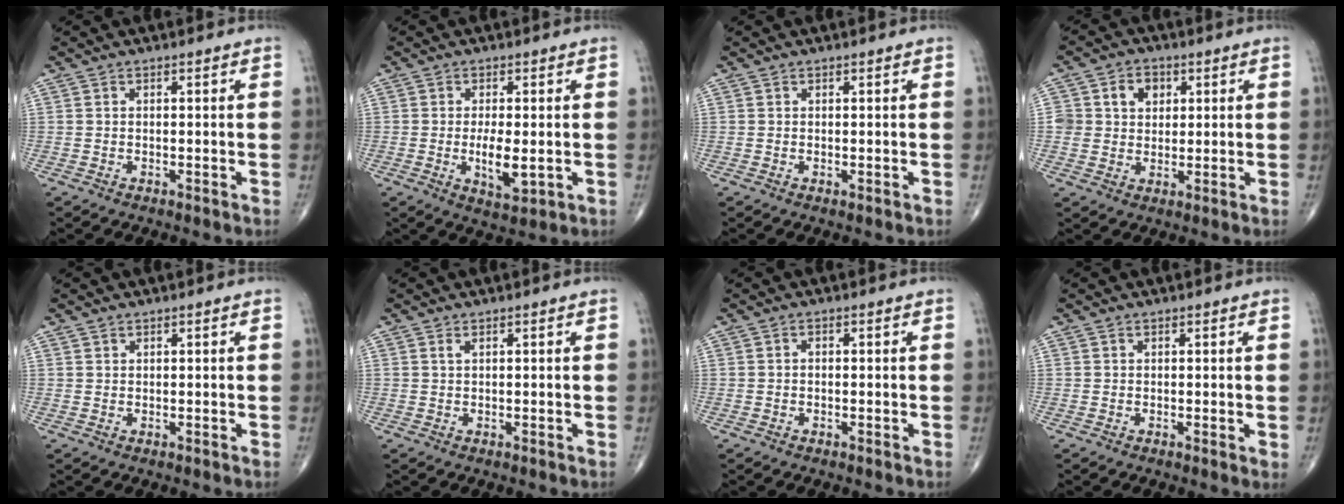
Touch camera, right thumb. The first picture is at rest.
{"total": 6.2, "force": [-0.8, 2.5, 5.7], "torque": [-0.096, -0.013, -0.009]}
{"total": 0.0}
{"total": 6.4, "force": [1.9, 5.4, 2.8], "torque": [-0.009, -0.003, 0.029]}
{"total": 0.6, "force": [0.5, 0.3, 0.0], "torque": [0.003, -0.003, 0.007]}
{"total": 0.6, "force": [0.4, 0.1, 0.4], "torque": [-0.011, 0.004, 0.009]}
{"total": 0.6, "force": [-0.1, 0.4, 0.4], "torque": [-0.005, 0.002, -0.003]}
{"total": 1.0, "force": [0.4, 0.3, 0.9], "torque": [-0.015, -0.004, 0.004]}